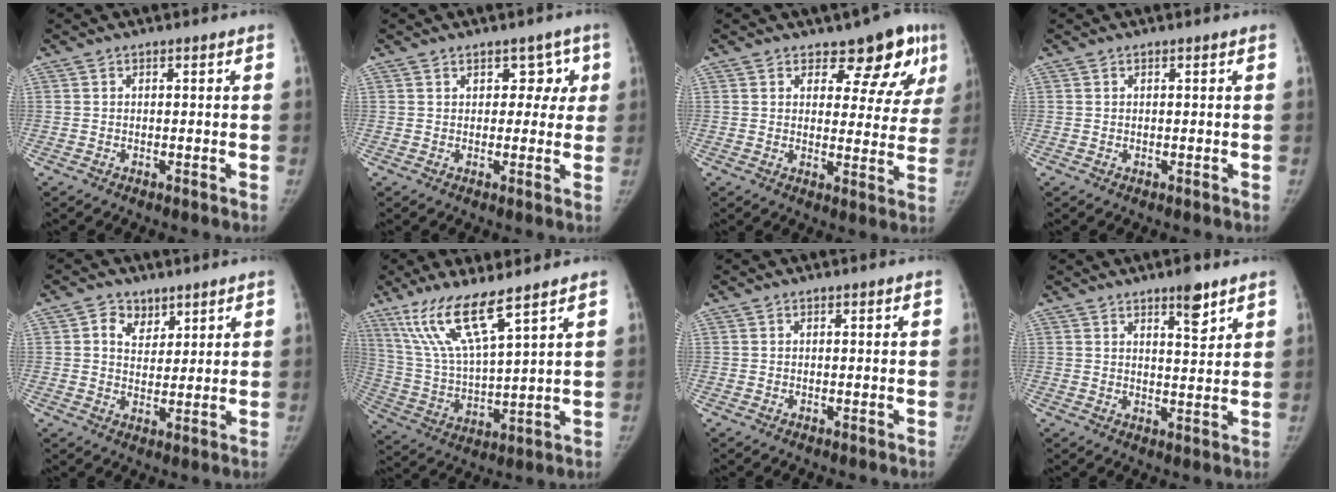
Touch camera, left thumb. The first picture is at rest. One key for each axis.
{"total": 4.5, "fx": 1.9, "fy": 3.3, "fz": 2.4, "tx": 0.014, "ty": -0.003, "tz": 0.018}
{"total": 10.9, "fx": 7.1, "fy": 5.6, "fz": 6.1, "tx": -0.027, "ty": -0.041, "tz": 0.081}
{"total": 0.0}
{"total": 5.0, "fx": 2.7, "fy": 3.7, "fz": 2.0, "tx": -0.012, "ty": -0.016, "tz": 0.048}
{"total": 13.8, "fx": 9.2, "fy": 2.2, "fz": 10.1, "tx": -0.204, "ty": -0.044, "tz": 0.195}
{"total": 0.0}
{"total": 5.6, "fx": 3.7, "fy": 1.4, "fz": 3.9, "tx": -0.046, "ty": -0.026, "tz": 0.055}